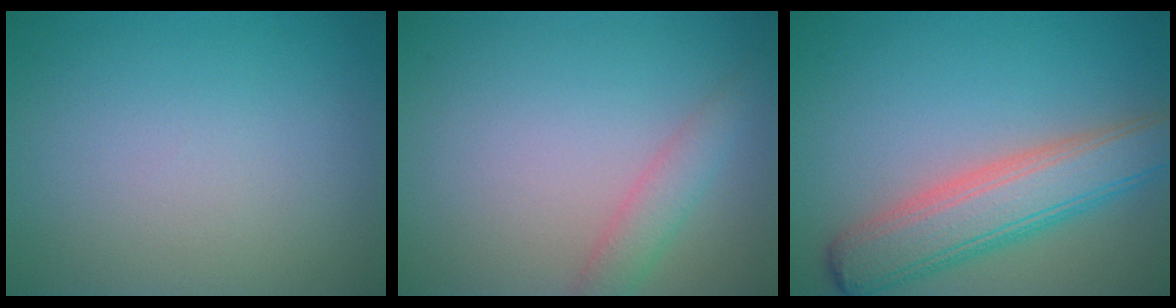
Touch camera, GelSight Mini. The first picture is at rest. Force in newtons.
{"total": 2.2, "press": 2.2, "slide": 0.2}
{"total": 6.7, "press": 6.7, "slide": 0.3}